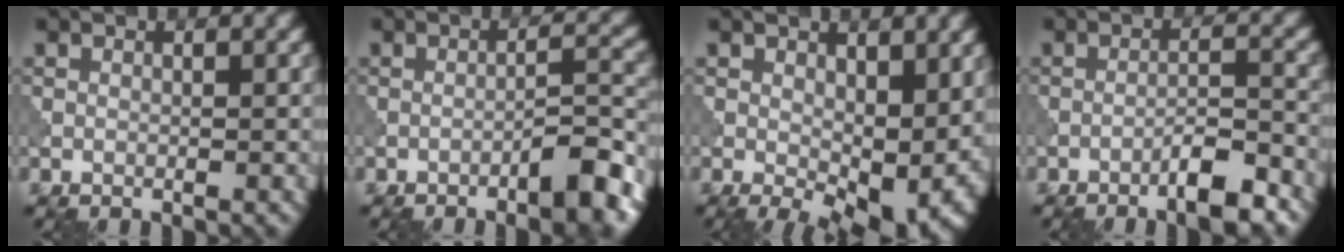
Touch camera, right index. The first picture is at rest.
{"total": 4.6, "force": [-2.7, 0.8, 3.6], "torque": [-0.053, 0.012, -0.045]}
{"total": 8.1, "force": [-0.1, 4.5, 6.8], "torque": [-0.093, -0.023, 0.013]}
{"total": 4.1, "force": [-2.7, 0.6, 3.0], "torque": [-0.048, 0.010, -0.049]}